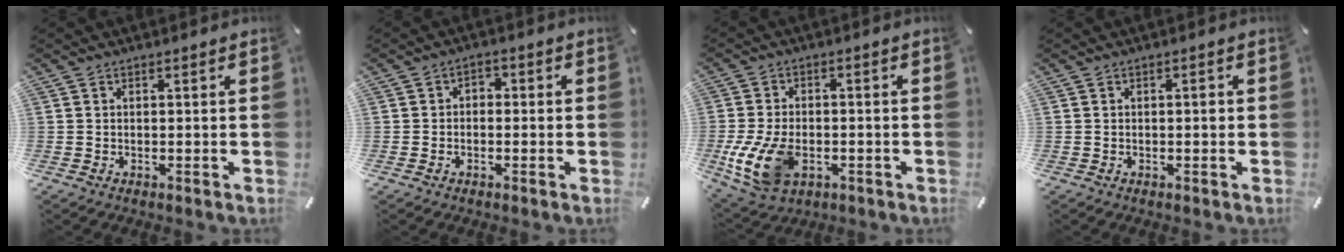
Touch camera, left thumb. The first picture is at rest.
{"total": 2.2, "force": [-1.4, 1.5, 0.8], "torque": [-0.014, 0.011, -0.029]}
{"total": 12.2, "force": [-3.5, 7.8, 8.8], "torque": [-0.200, -0.001, -0.061]}
{"total": 1.1, "force": [-0.1, 0.4, 1.0], "torque": [-0.018, 0.002, -0.003]}